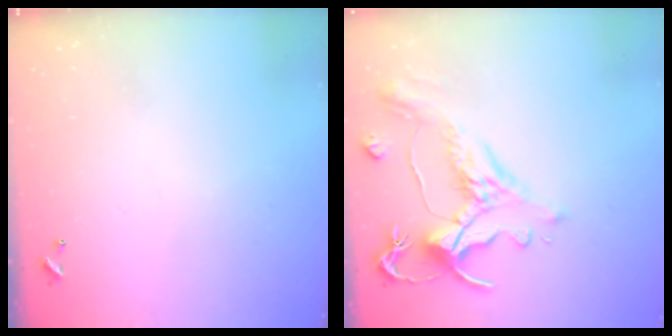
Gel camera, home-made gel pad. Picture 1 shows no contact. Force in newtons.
{"total": 1.6, "press": 0.4, "slide": 1.6}